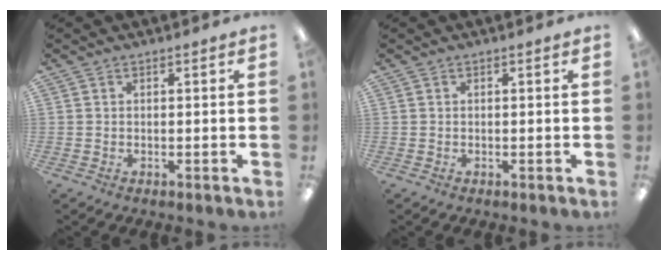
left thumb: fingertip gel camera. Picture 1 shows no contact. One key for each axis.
{"total": 0.0}